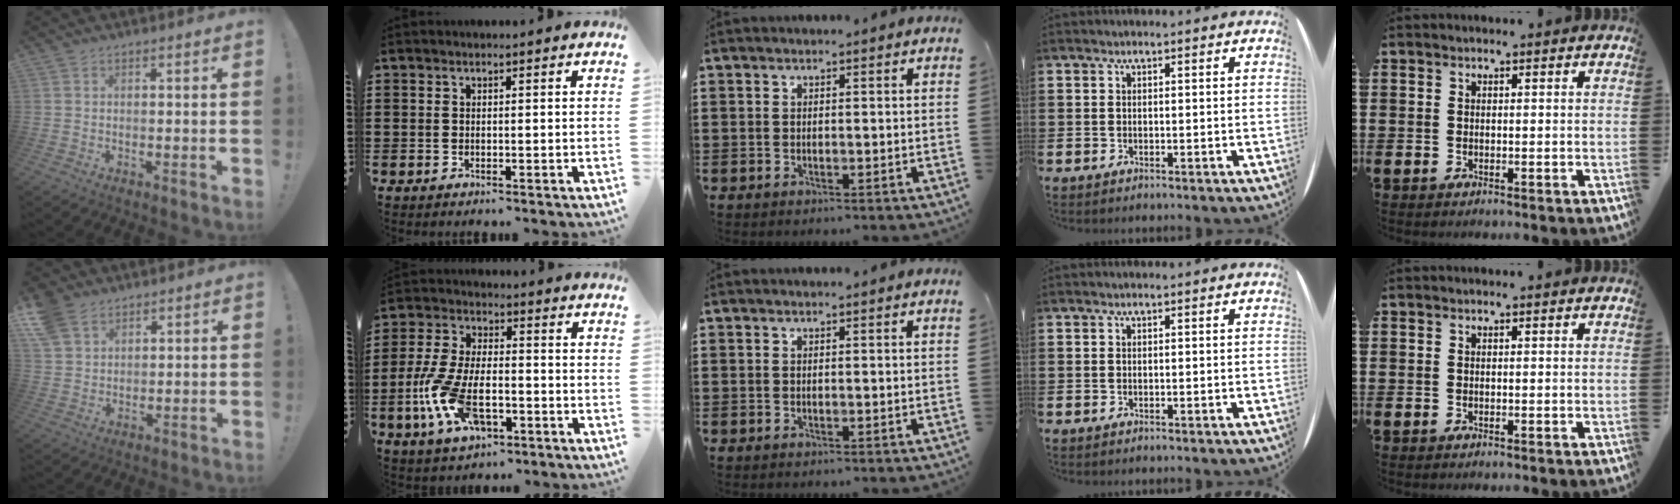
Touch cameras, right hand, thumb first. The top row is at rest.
{"thumb": {"total": 8.1, "force": [5.4, 5.2, 3.1], "torque": [-0.064, -0.019, 0.112]}, "index": {"total": 10.9, "force": [-3.9, 5.2, 8.8], "torque": [-0.214, -0.007, -0.076]}}